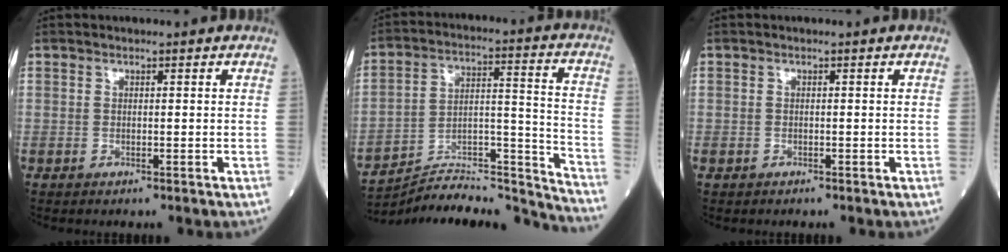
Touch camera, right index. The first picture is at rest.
{"total": 21.0, "force": [-20.6, -0.2, 4.2], "torque": [-0.056, 0.036, -0.315]}
{"total": 0.5, "force": [-0.1, 0.5, 0.1], "torque": [-0.007, 0.002, -0.003]}